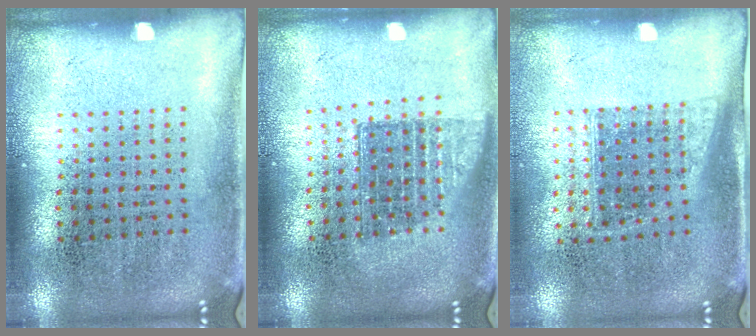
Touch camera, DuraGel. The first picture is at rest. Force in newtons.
{"total": 1.3, "press": 1.1, "slide": 0.8}
{"total": 1.0, "press": 0.8, "slide": 0.6}